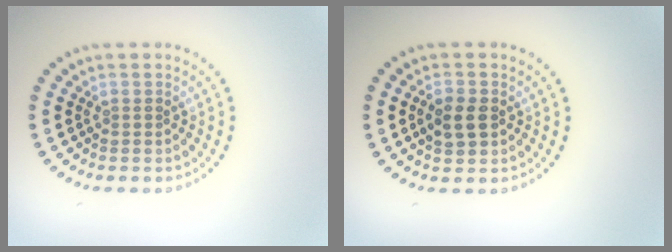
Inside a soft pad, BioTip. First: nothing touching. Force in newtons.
{"total": 2.6, "press": 2.6, "slide": 0.1}